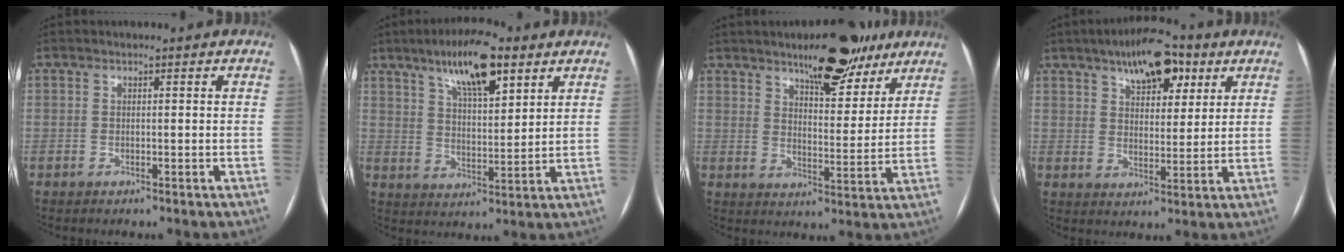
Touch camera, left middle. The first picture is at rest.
{"total": 11.5, "force": [7.1, 3.1, 8.5], "torque": [-0.146, 0.011, 0.121]}
{"total": 11.7, "force": [8.5, 4.0, 7.0], "torque": [-0.090, 0.003, 0.127]}
{"total": 11.2, "force": [6.5, 4.9, 7.6], "torque": [-0.114, 0.019, 0.103]}